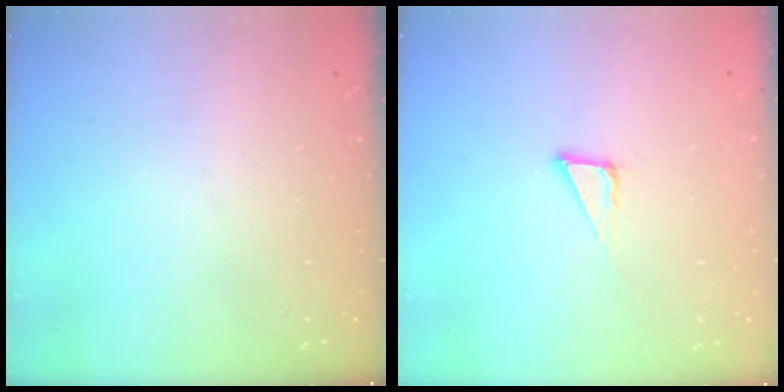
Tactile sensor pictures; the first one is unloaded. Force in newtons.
{"total": 3.9, "press": 3.9, "slide": 0.2}